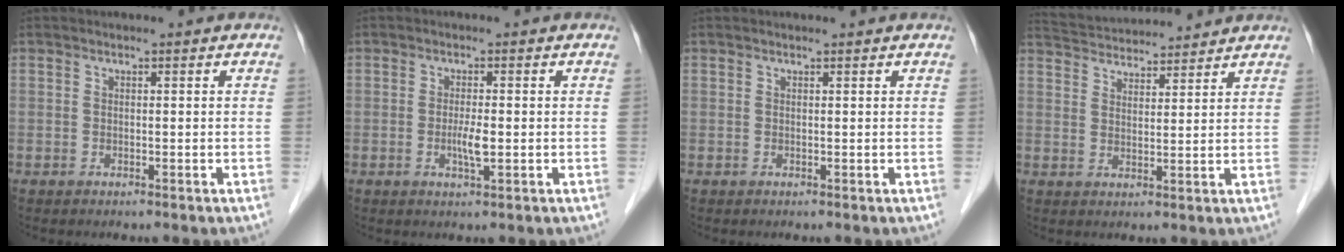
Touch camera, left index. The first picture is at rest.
{"total": 2.6, "force": [-0.6, 0.3, 2.5], "torque": [-0.051, -0.007, -0.010]}
{"total": 0.6, "force": [0.6, 0.0, 0.1], "torque": [-0.007, 0.002, 0.008]}
{"total": 11.0, "force": [10.6, 1.5, 2.6], "torque": [-0.050, 0.029, 0.163]}